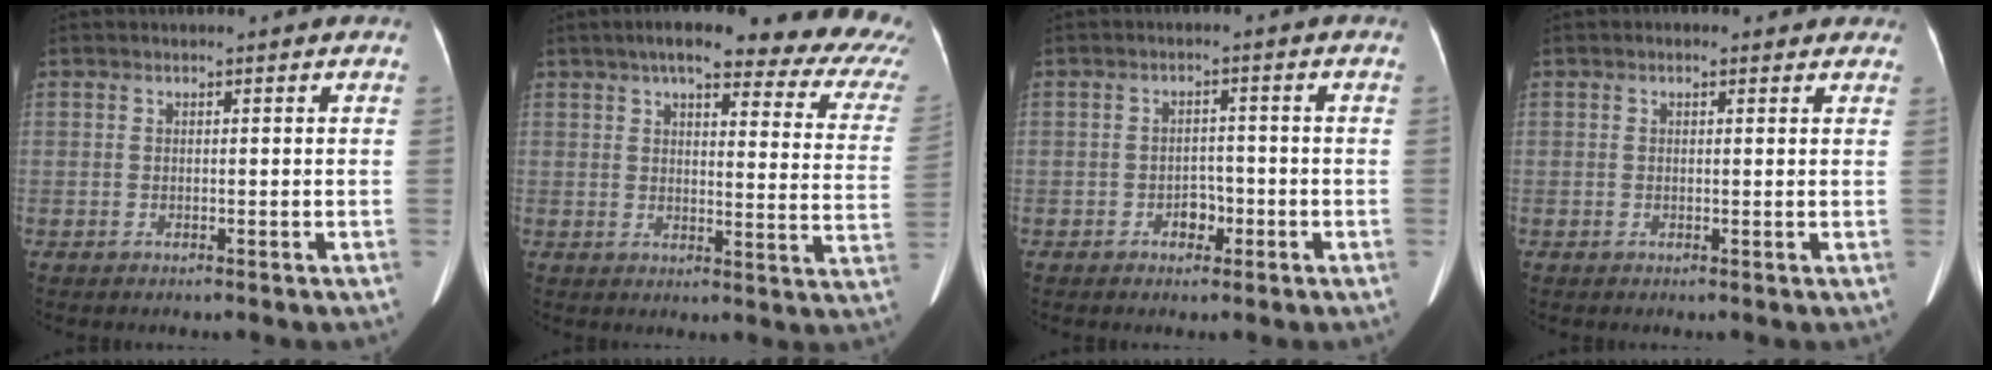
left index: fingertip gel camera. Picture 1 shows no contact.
{"total": 22.5, "force": [18.4, 4.6, 12.1], "torque": [-0.139, -0.006, 0.197]}
{"total": 2.5, "force": [-1.3, 1.7, 1.4], "torque": [-0.015, 0.006, -0.019]}
{"total": 1.7, "force": [1.1, 1.0, 0.9], "torque": [-0.015, 0.011, 0.010]}